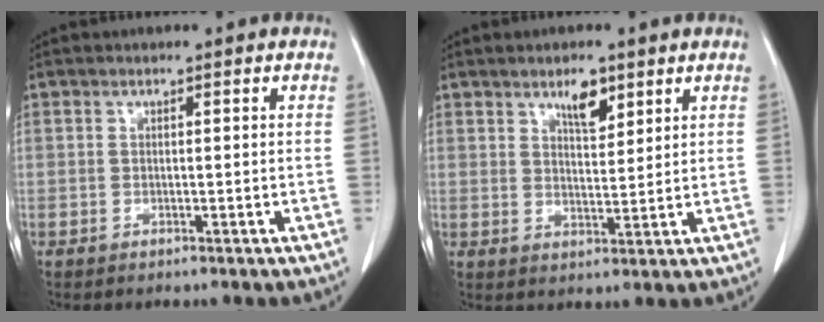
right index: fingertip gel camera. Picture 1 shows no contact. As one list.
[{"total": 4.4, "force": [2.9, 1.5, 2.9], "torque": [-0.049, -0.002, 0.050]}]